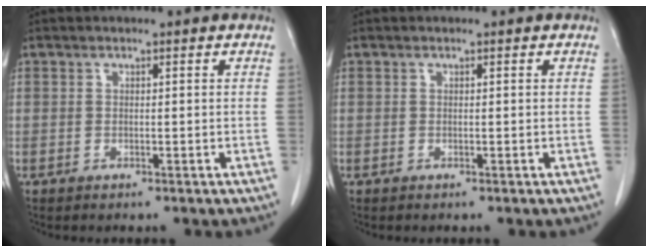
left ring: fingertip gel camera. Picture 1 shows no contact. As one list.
[{"total": 0.0}]